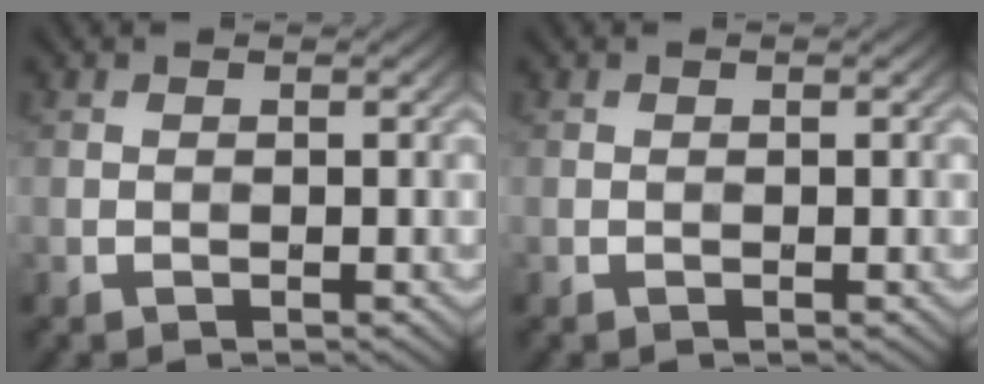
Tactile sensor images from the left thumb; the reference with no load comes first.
{"total": 0.0}